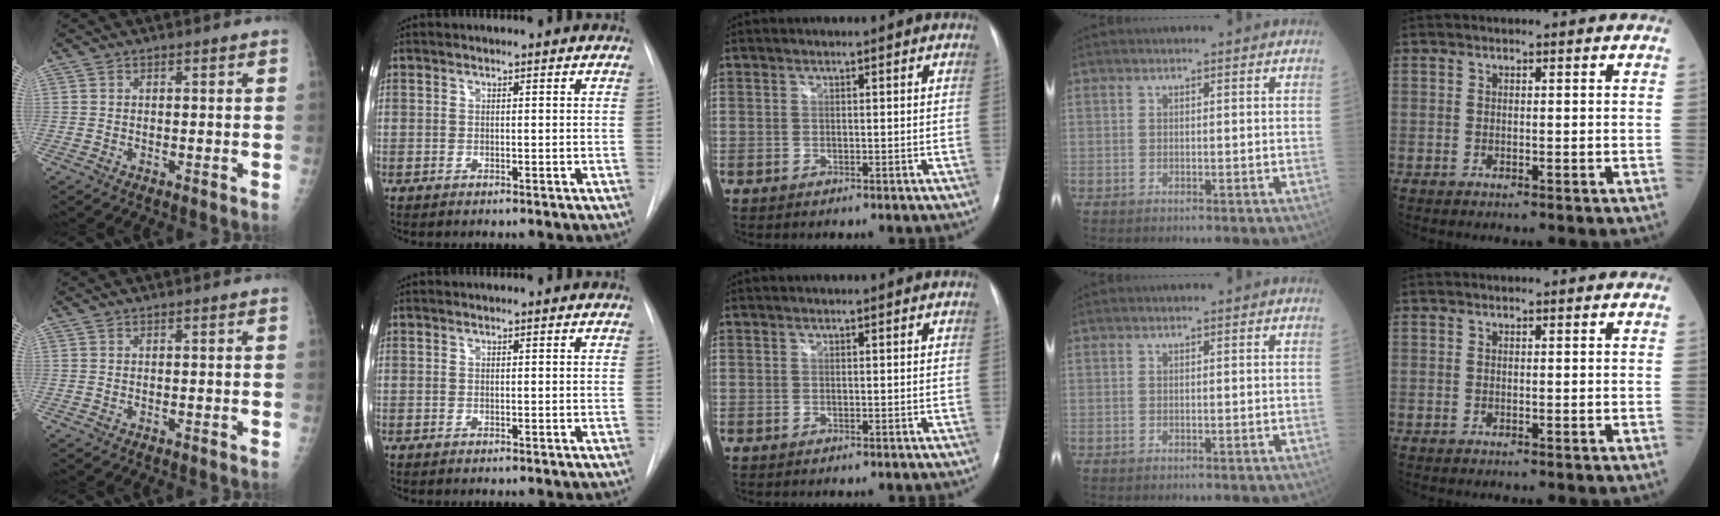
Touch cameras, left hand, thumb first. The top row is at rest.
{}